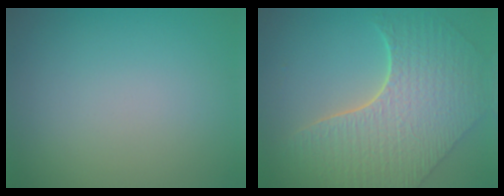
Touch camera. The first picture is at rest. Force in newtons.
{"total": 8.4, "press": 6.1, "slide": 5.7}